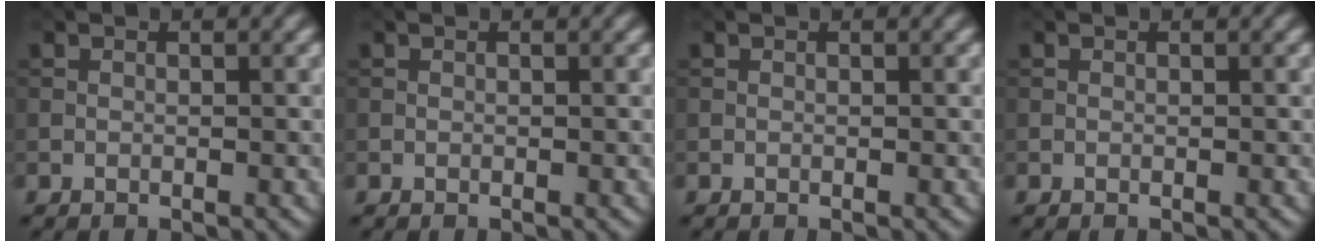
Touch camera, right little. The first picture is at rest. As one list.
[{"total": 0.0}, {"total": 0.0}, {"total": 0.0}]